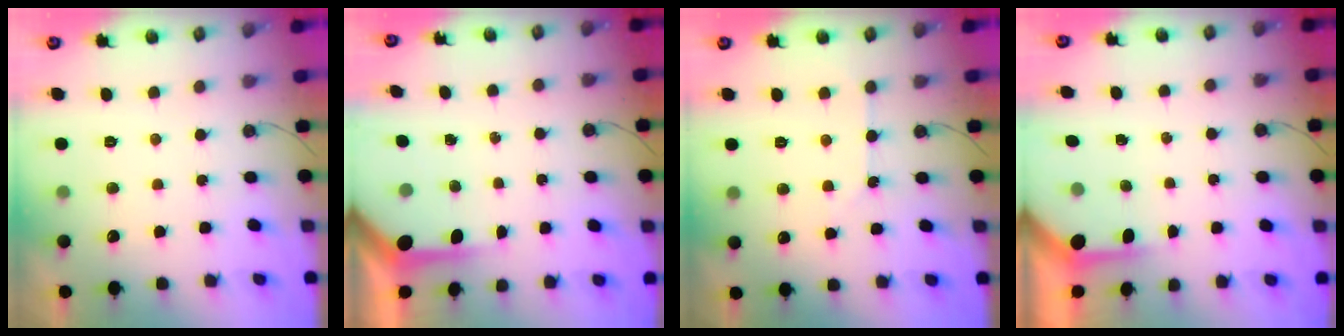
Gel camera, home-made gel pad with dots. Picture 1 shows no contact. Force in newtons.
{"total": 5.7, "press": 5.7, "slide": 0.4}
{"total": 3.1, "press": 3.1, "slide": 0.4}
{"total": 3.5, "press": 3.5, "slide": 0.3}